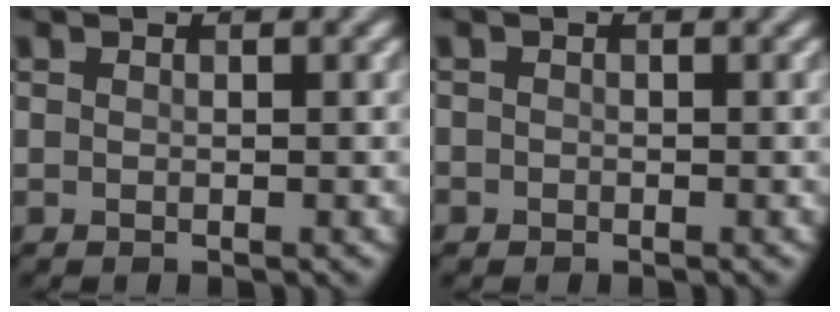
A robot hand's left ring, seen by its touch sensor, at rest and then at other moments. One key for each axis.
{"total": 0.7, "fx": -0.3, "fy": 0.7, "fz": 0.0, "tx": 0.008, "ty": -0.005, "tz": -0.007}